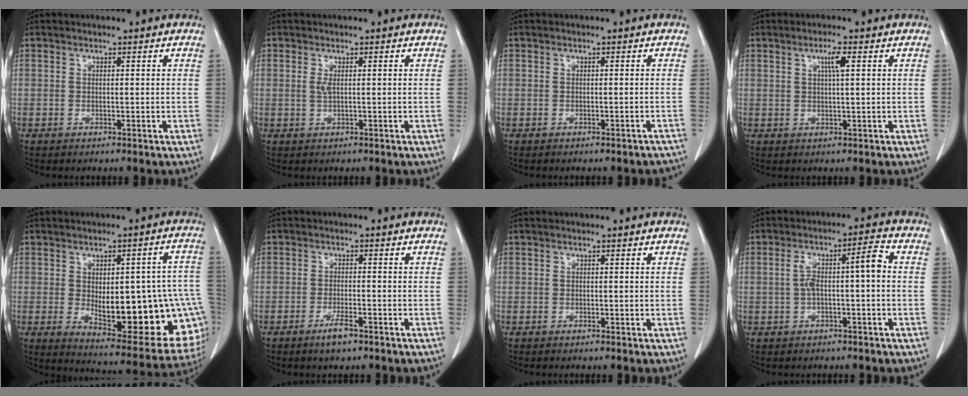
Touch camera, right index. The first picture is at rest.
{"total": 1.2, "force": [0.2, 0.1, 1.2], "torque": [-0.030, 0.000, 0.005]}
{"total": 3.3, "force": [-3.1, 0.5, 1.0], "torque": [-0.010, -0.006, -0.034]}
{"total": 2.6, "force": [1.0, 0.0, 2.5], "torque": [-0.045, 0.001, 0.017]}
{"total": 22.3, "force": [-4.0, 7.9, 20.5], "torque": [-0.188, 0.016, -0.024]}
{"total": 3.0, "force": [-2.1, 0.5, 2.1], "torque": [-0.040, 0.000, -0.035]}
{"total": 0.0}
{"total": 5.8, "force": [-0.2, 0.8, 5.7], "torque": [-0.105, 0.030, -0.002]}